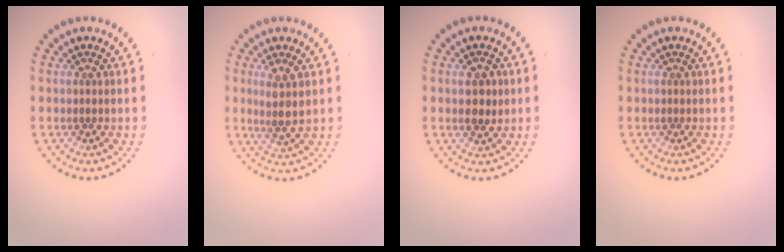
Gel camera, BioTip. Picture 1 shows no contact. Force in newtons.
{"total": 2.5, "press": 2.1, "slide": 1.3}
{"total": 2.1, "press": 2.1, "slide": 0.2}
{"total": 0.0}